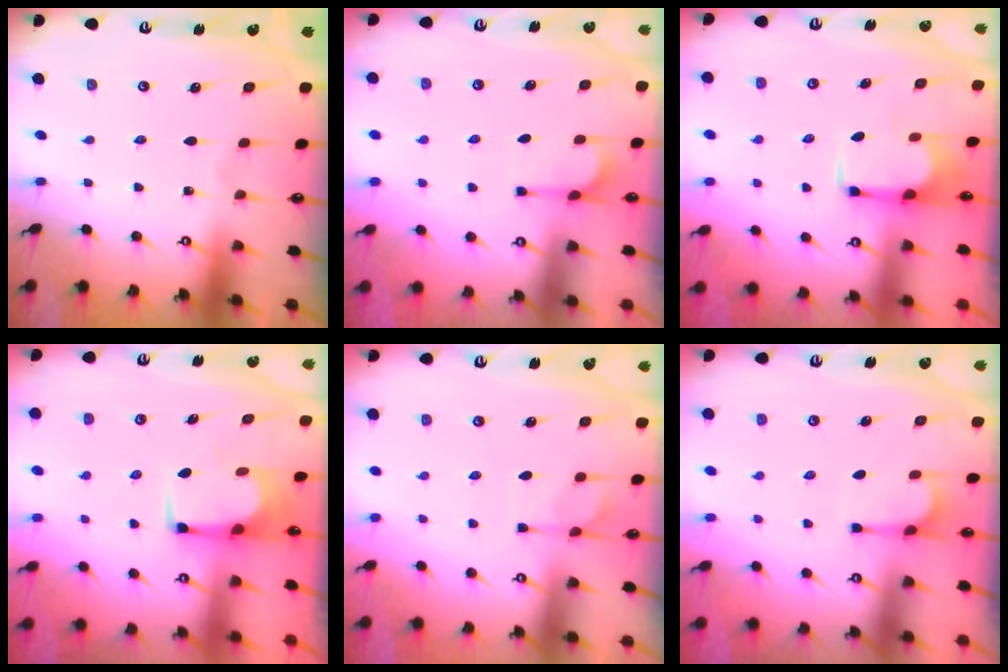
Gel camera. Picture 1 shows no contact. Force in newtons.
{"total": 3.8, "press": 3.6, "slide": 1.0}
{"total": 1.9, "press": 1.7, "slide": 0.8}
{"total": 1.8, "press": 1.7, "slide": 0.3}
{"total": 5.0, "press": 4.8, "slide": 1.4}
{"total": 2.0, "press": 1.7, "slide": 1.1}